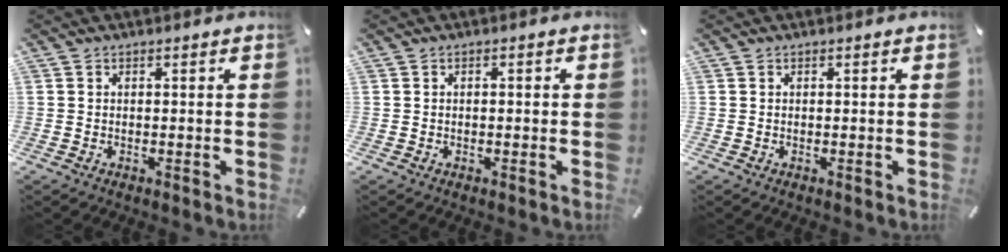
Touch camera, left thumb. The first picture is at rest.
{"total": 0.7, "force": [-0.2, 0.3, 0.6], "torque": [-0.011, -0.001, -0.004]}
{"total": 0.0}